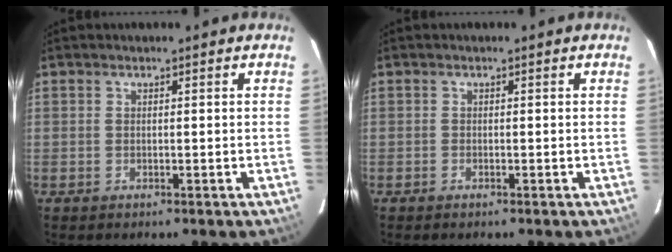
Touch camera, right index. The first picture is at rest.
{"total": 0.0}